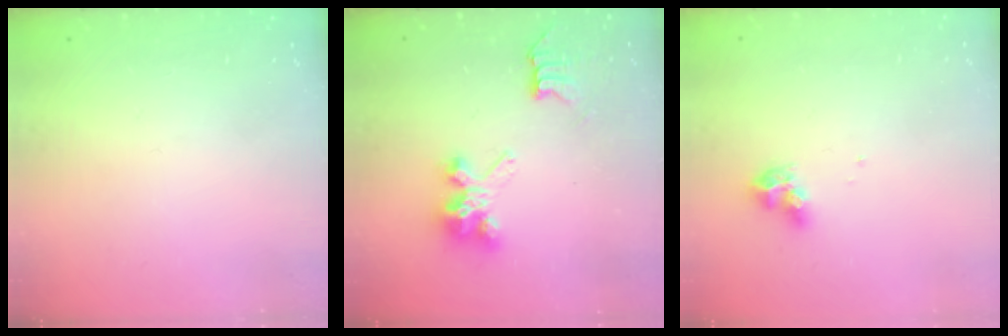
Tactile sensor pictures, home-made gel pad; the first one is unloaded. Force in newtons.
{"total": 6.4, "press": 6.4, "slide": 0.1}
{"total": 8.1, "press": 8.1, "slide": 0.8}